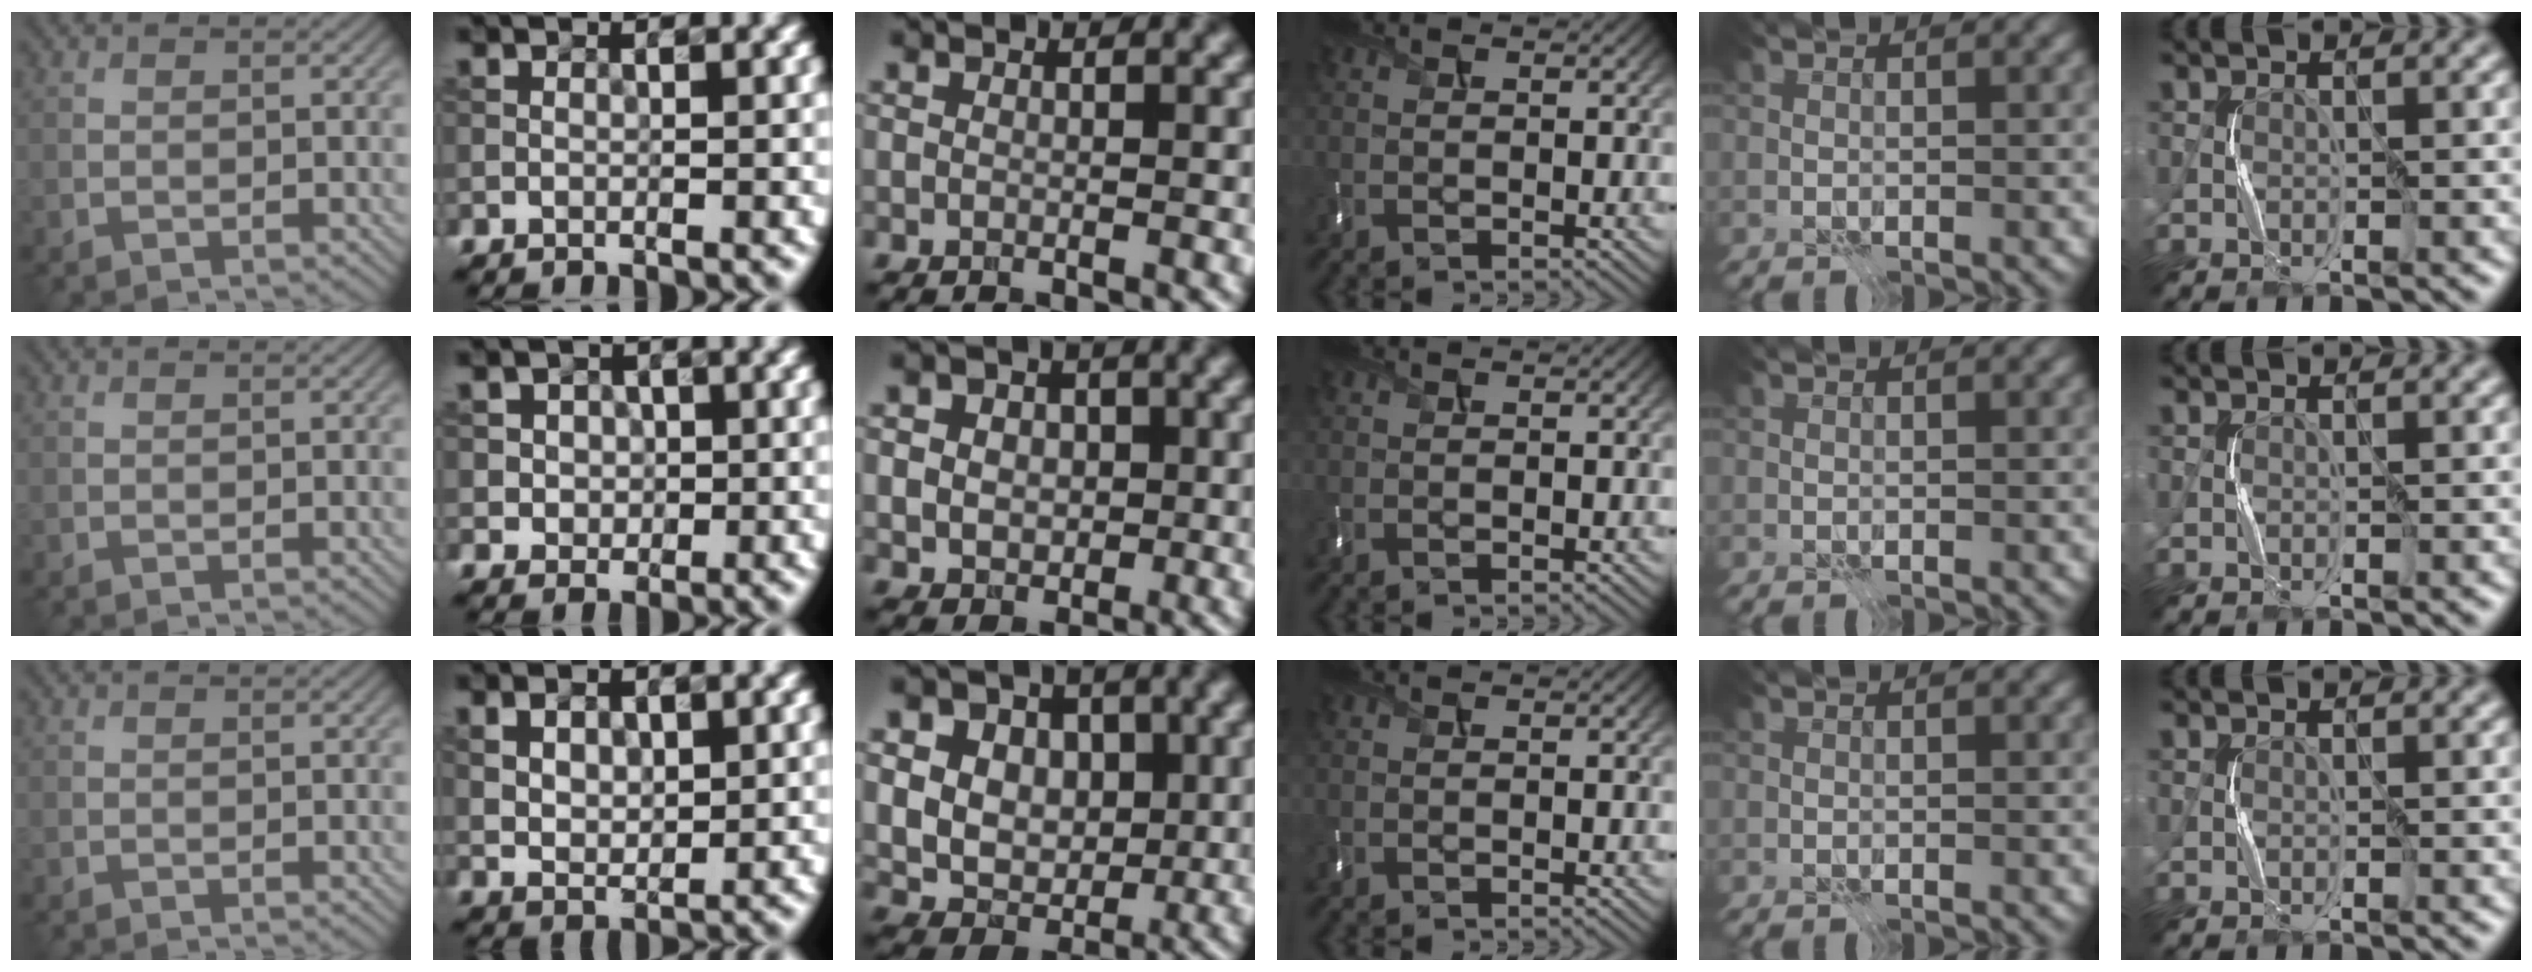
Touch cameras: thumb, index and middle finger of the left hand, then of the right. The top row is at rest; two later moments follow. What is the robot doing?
{"motion": "press", "object": "memory foam"}